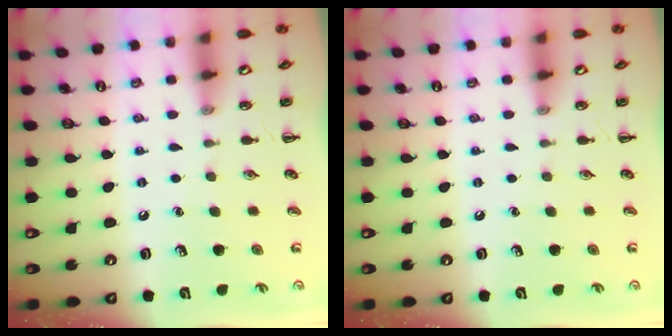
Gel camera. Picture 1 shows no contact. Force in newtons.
{"total": 0.0}